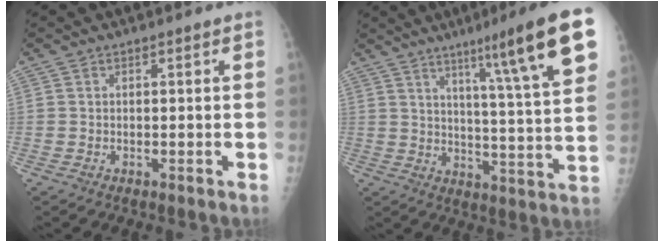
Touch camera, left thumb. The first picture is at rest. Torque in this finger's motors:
{"motor_torque": [1.40, 1.54, 0.22, -0.10, 0.23]}